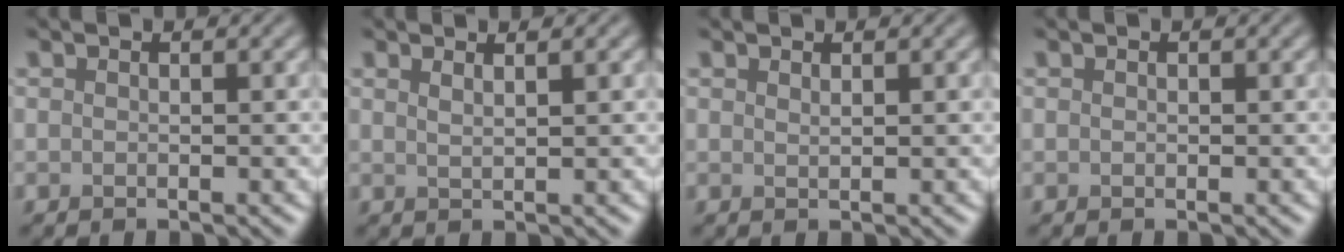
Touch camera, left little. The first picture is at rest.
{"total": 1.6, "force": [1.0, 0.6, 1.1], "torque": [-0.009, 0.006, 0.007]}
{"total": 0.6, "force": [0.5, 0.1, 0.3], "torque": [-0.004, -0.001, 0.010]}
{"total": 0.0}